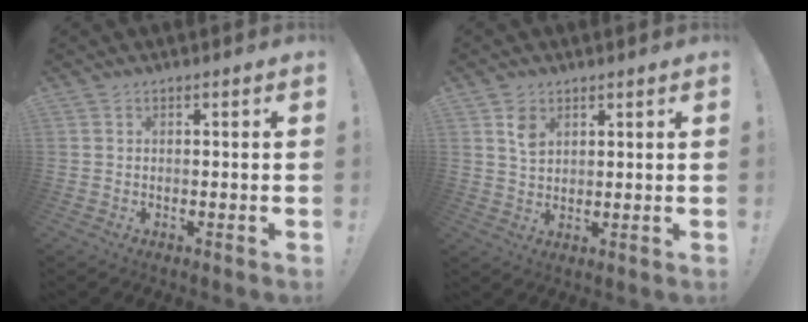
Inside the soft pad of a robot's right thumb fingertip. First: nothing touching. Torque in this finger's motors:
{"motor_torque": [0.01, 0.02, 0.12, 0.08, 0.00]}